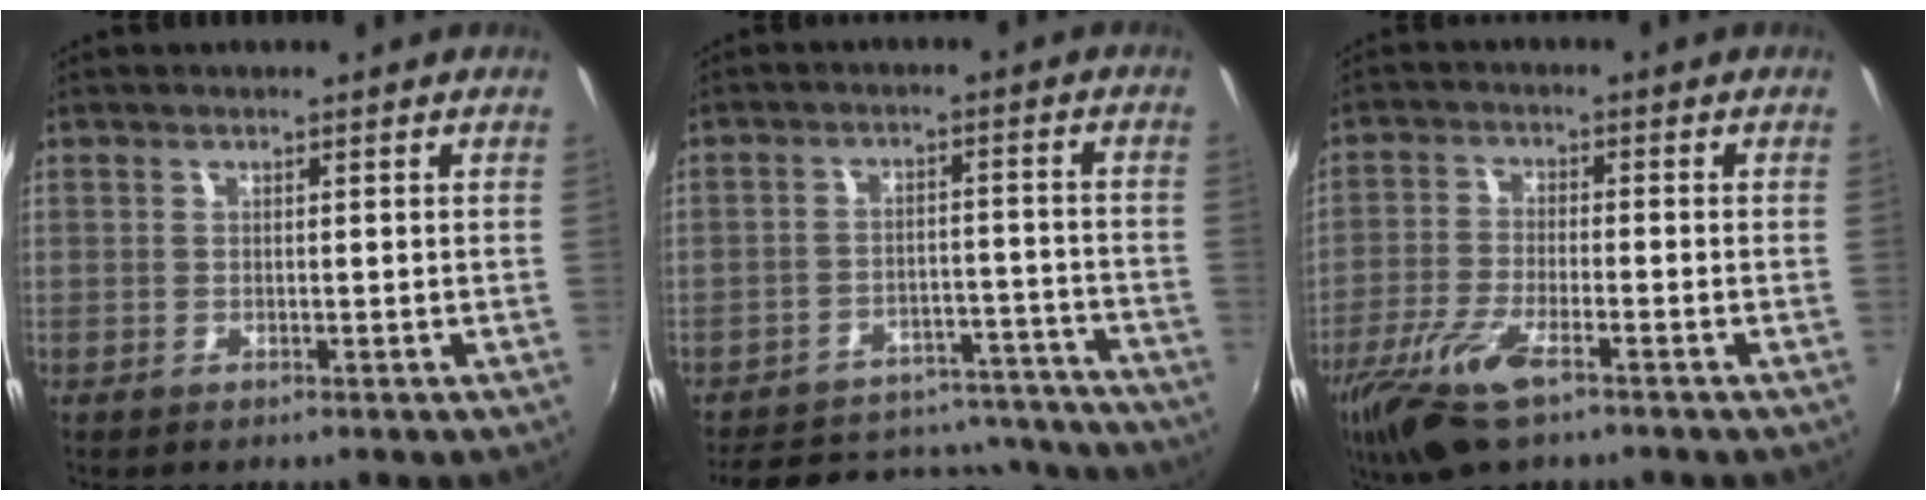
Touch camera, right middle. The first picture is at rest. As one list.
[{"total": 19.5, "force": [-16.8, 8.3, 5.7], "torque": [-0.119, 0.052, -0.192]}, {"total": 10.3, "force": [-6.5, 3.0, 7.4], "torque": [-0.168, -0.025, -0.132]}]